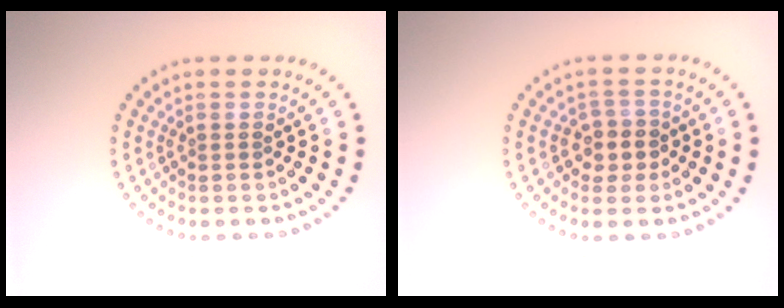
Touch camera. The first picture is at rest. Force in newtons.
{"total": 2.3, "press": 2.1, "slide": 0.8}